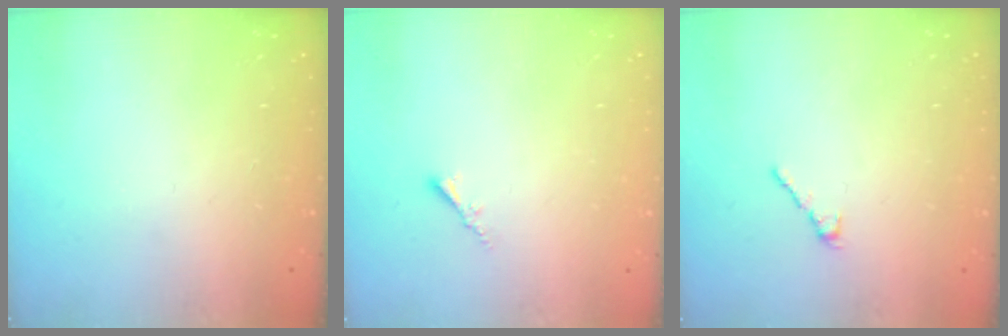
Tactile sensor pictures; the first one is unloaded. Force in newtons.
{"total": 1.7, "press": 1.6, "slide": 0.5}
{"total": 1.7, "press": 1.5, "slide": 0.6}